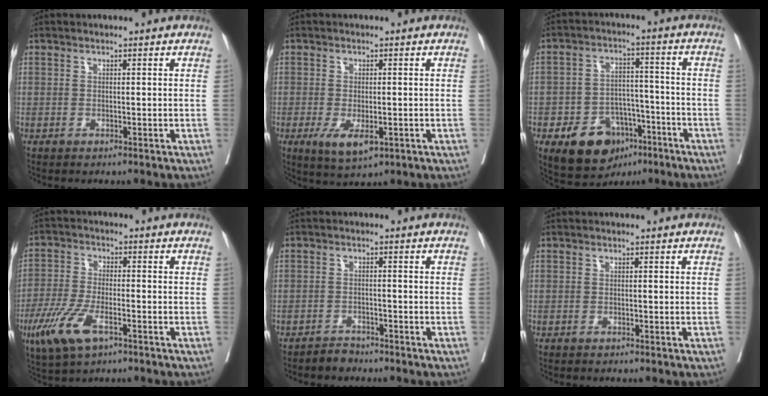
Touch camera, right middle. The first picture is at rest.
{"total": 5.4, "force": [-2.1, 2.1, 4.5], "torque": [-0.081, -0.013, -0.025]}
{"total": 11.0, "force": [-6.2, 7.2, 5.6], "torque": [-0.088, 0.016, -0.091]}
{"total": 8.6, "force": [-4.4, 2.9, 6.8], "torque": [-0.148, -0.017, -0.080]}
{"total": 1.8, "force": [-1.7, 0.5, -0.2], "torque": [-0.002, -0.003, -0.030]}
{"total": 0.0}